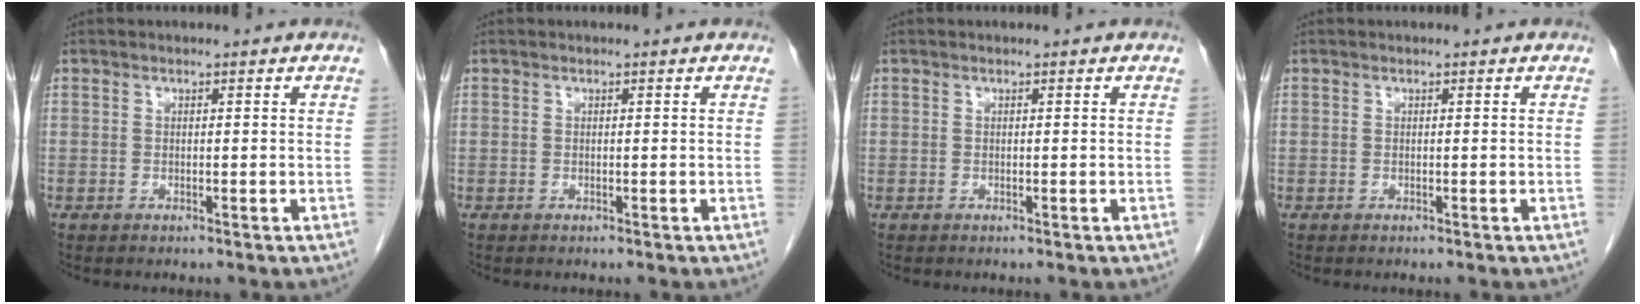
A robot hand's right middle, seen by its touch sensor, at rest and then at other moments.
{"total": 0.0}
{"total": 0.0}
{"total": 0.0}